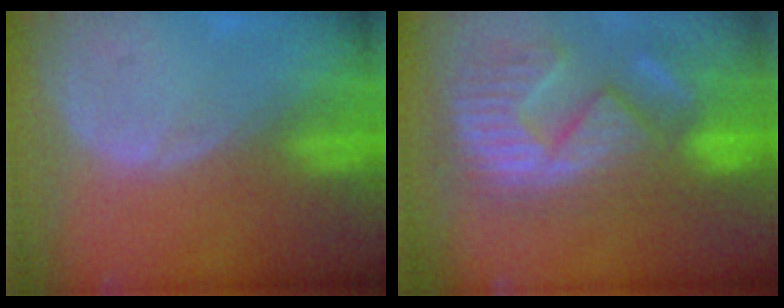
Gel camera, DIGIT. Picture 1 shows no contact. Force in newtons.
{"total": 12.7, "press": 11.9, "slide": 4.5}